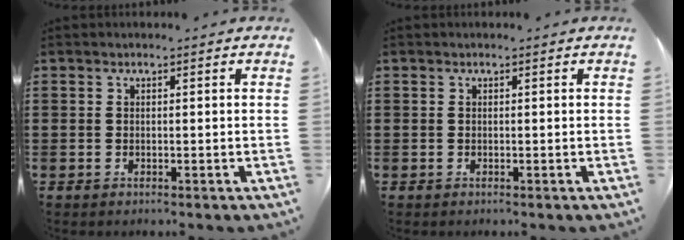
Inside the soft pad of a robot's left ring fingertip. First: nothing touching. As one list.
[{"total": 0.0}]